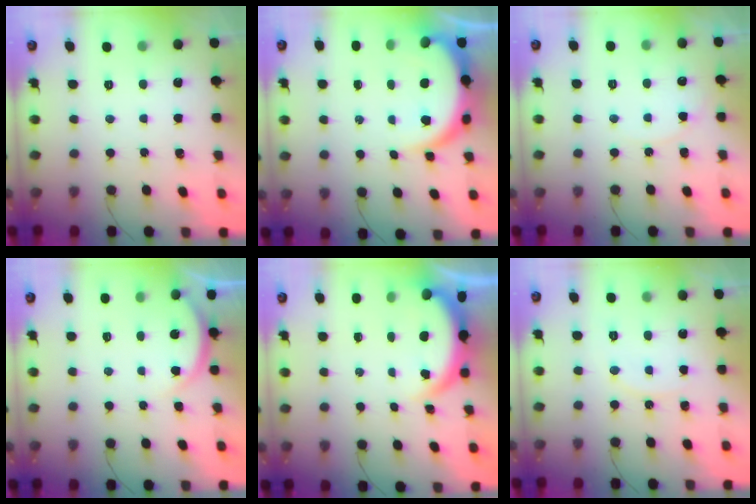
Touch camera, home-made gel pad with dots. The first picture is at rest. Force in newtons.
{"total": 9.0, "press": 9.0, "slide": 1.0}
{"total": 3.9, "press": 3.9, "slide": 0.3}
{"total": 3.5, "press": 3.4, "slide": 0.6}
{"total": 4.0, "press": 4.0, "slide": 0.2}
{"total": 6.5, "press": 6.5, "slide": 0.7}